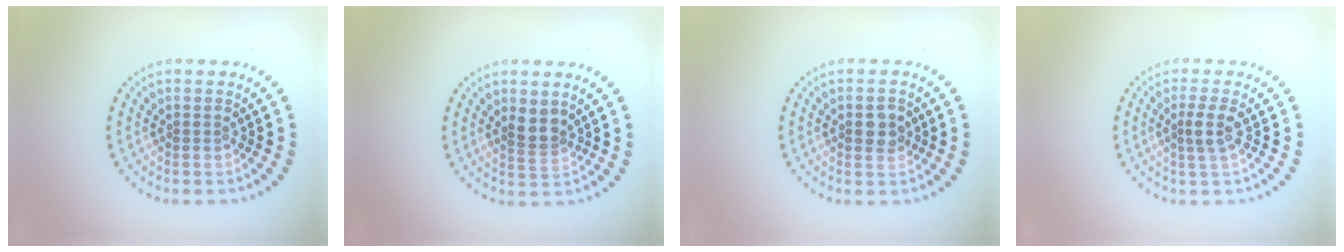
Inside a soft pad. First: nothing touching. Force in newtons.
{"total": 2.1, "press": 1.6, "slide": 1.3}
{"total": 1.9, "press": 1.9, "slide": 0.3}
{"total": 1.8, "press": 1.5, "slide": 1.1}